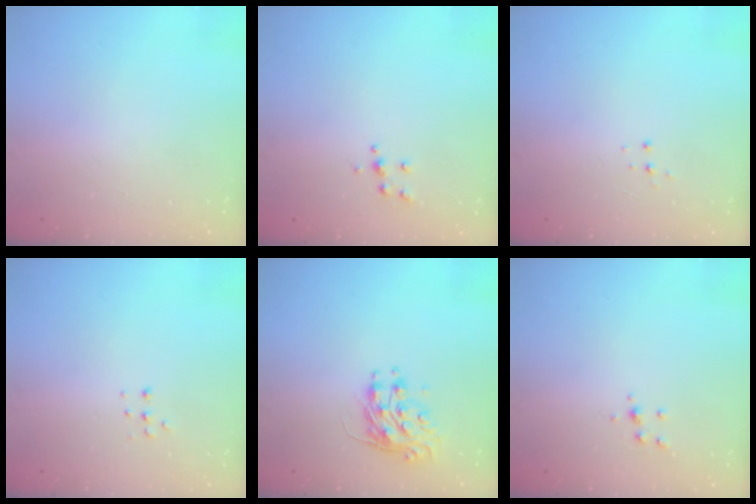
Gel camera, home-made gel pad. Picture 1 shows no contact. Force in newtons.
{"total": 4.8, "press": 4.7, "slide": 0.6}
{"total": 4.2, "press": 4.2, "slide": 0.5}
{"total": 3.8, "press": 3.7, "slide": 0.9}
{"total": 9.2, "press": 9.2, "slide": 0.3}
{"total": 4.8, "press": 4.8, "slide": 0.5}